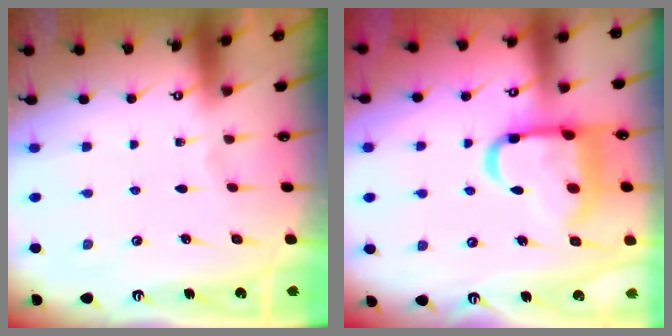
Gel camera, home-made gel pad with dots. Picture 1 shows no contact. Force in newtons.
{"total": 16.5, "press": 16.4, "slide": 1.7}